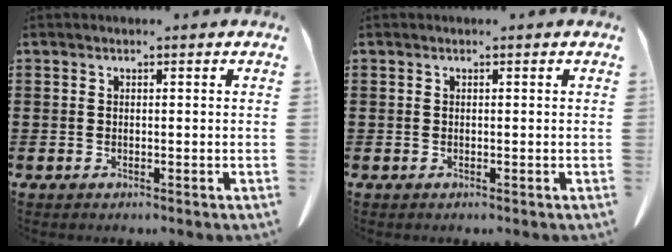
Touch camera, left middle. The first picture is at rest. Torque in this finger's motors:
{"motor_torque": [0.03, -0.03, 0.00, 0.00]}